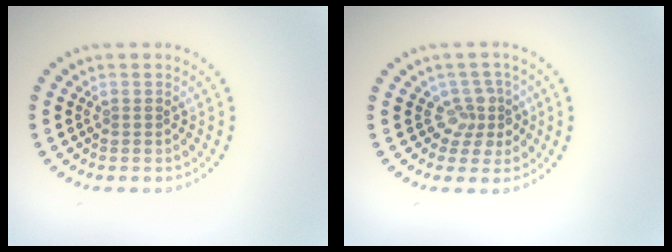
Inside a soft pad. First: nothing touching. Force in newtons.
{"total": 2.4, "press": 1.7, "slide": 1.6}